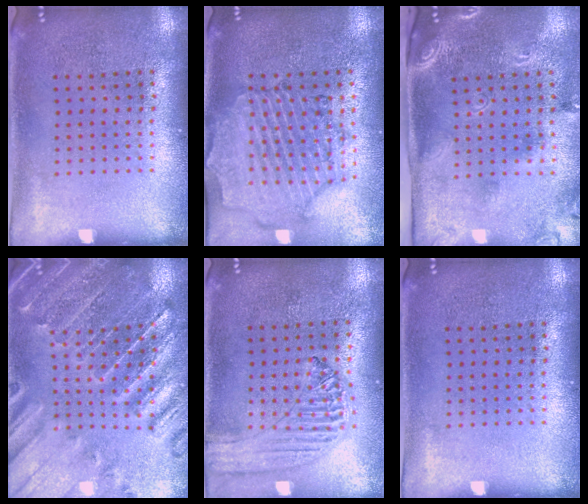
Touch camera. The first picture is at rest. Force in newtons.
{"total": 1.5, "press": 1.5, "slide": 0.3}
{"total": 2.5, "press": 1.7, "slide": 1.8}
{"total": 1.6, "press": 1.6, "slide": 0.3}
{"total": 1.2, "press": 1.2, "slide": 0.2}
{"total": 0.0}